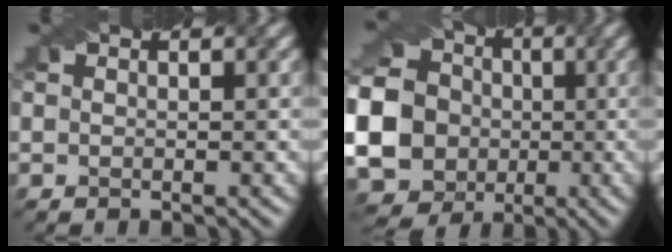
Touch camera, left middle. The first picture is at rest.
{"total": 20.9, "force": [-2.1, 19.6, 7.1], "torque": [-0.185, 0.002, -0.081]}